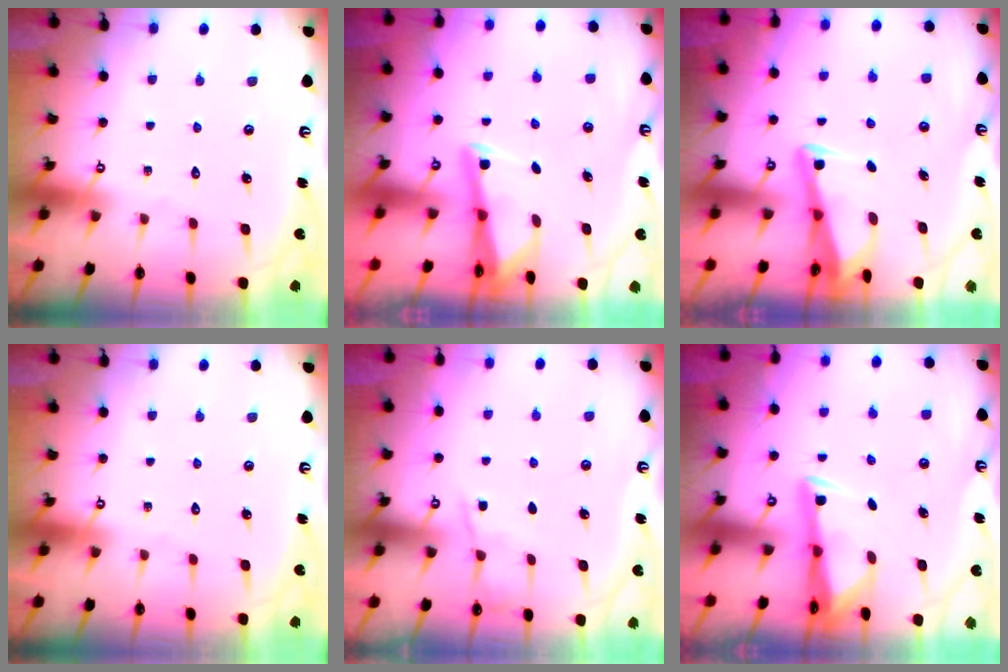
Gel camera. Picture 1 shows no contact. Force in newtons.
{"total": 2.7, "press": 2.6, "slide": 0.3}
{"total": 3.2, "press": 3.2, "slide": 0.3}
{"total": 0.0}
{"total": 4.0, "press": 4.0, "slide": 0.5}
{"total": 3.4, "press": 3.3, "slide": 0.9}